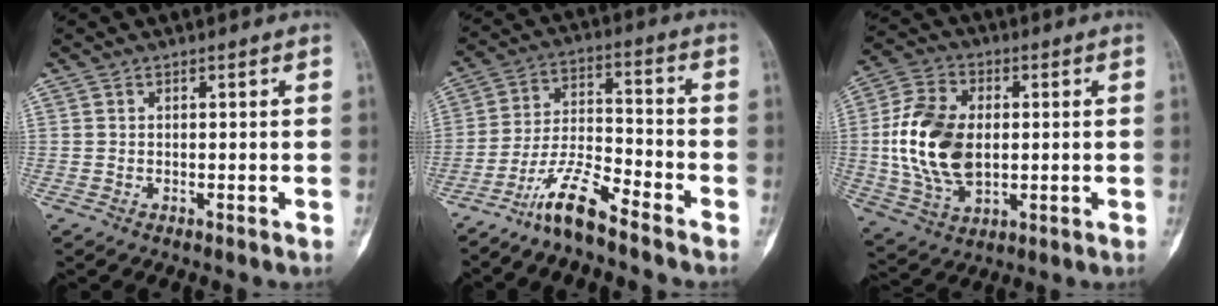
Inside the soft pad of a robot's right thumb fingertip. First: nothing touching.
{"total": 9.7, "force": [-7.6, 1.5, 5.8], "torque": [-0.118, 0.058, -0.150]}
{"total": 16.3, "force": [0.3, 10.3, 12.6], "torque": [-0.239, 0.001, 0.009]}